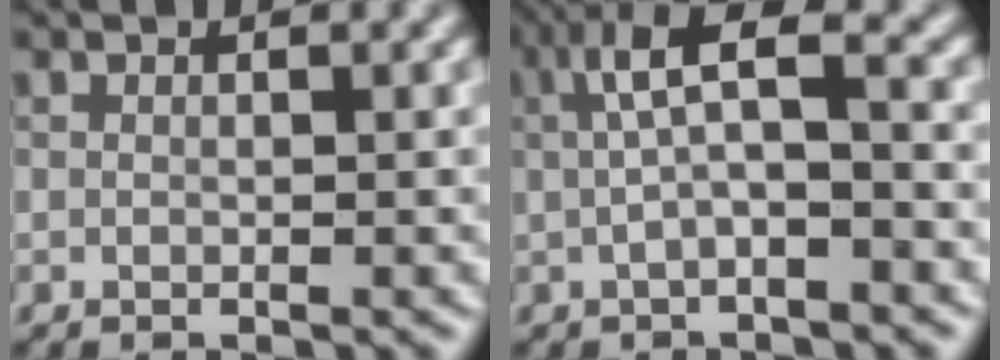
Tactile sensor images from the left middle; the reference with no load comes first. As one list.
[{"total": 5.0, "force": [0.4, 1.4, 4.8], "torque": [-0.090, 0.018, 0.000]}]